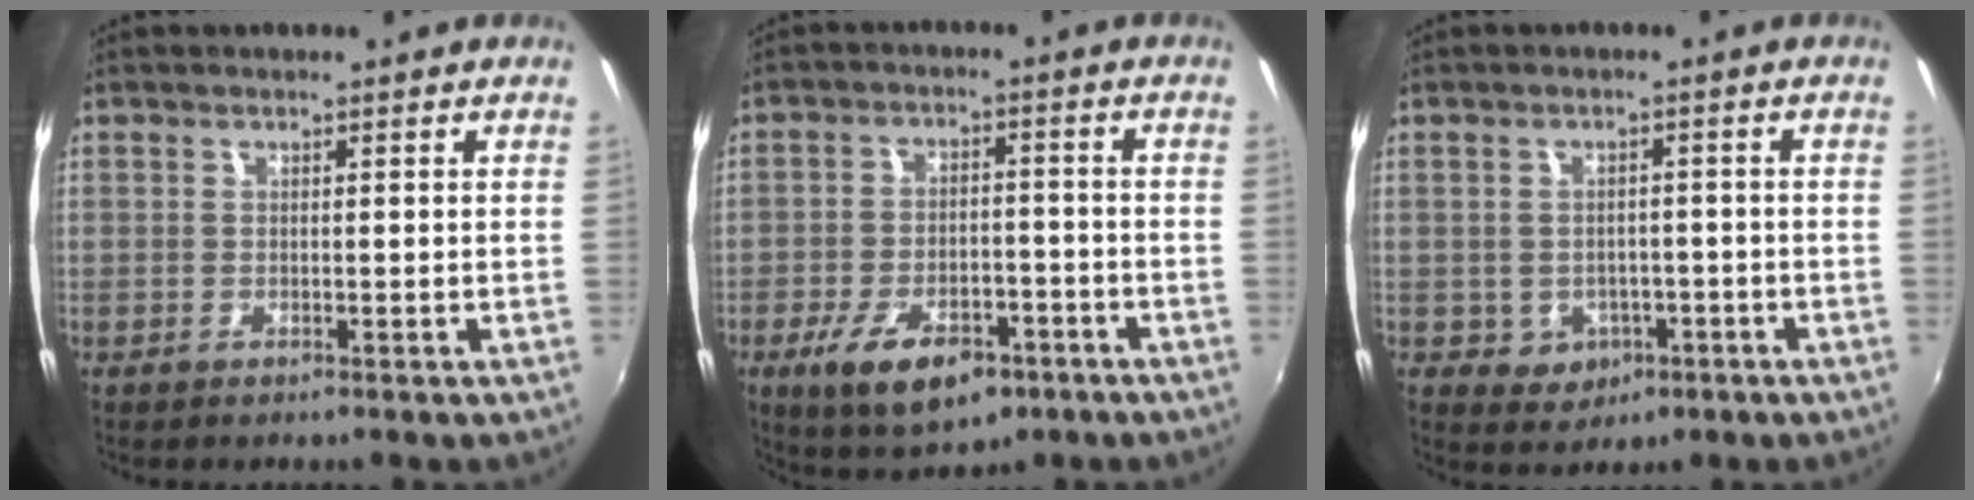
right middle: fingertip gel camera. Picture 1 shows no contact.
{"total": 12.6, "force": [-7.1, 6.2, 8.4], "torque": [-0.174, -0.017, -0.108]}
{"total": 5.3, "force": [-1.8, 4.7, 1.7], "torque": [-0.048, 0.006, -0.010]}